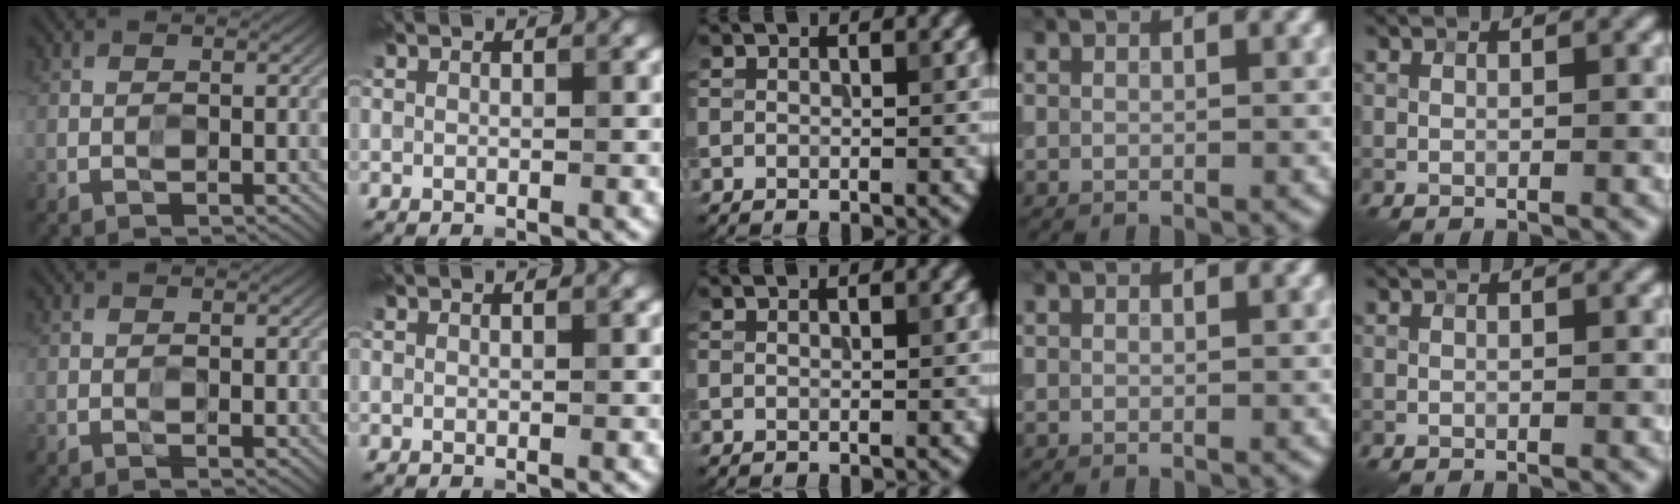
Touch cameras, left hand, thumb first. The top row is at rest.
{"thumb": {"total": 0.9, "force": [0.0, 0.4, 0.8], "torque": [-0.012, -0.002, 0.001]}}